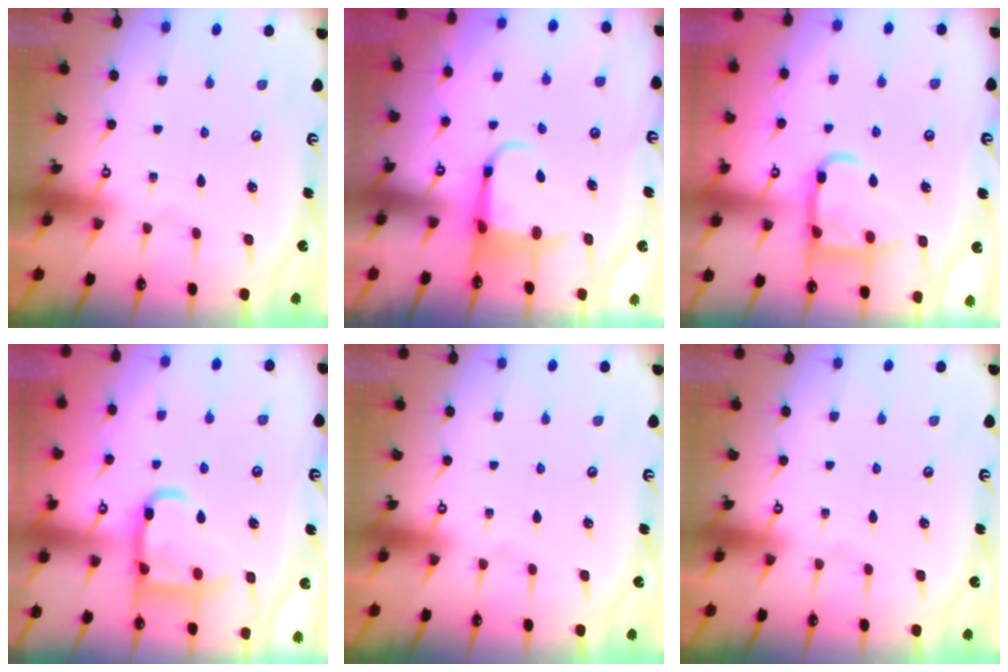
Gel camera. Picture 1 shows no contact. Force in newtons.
{"total": 5.2, "press": 5.1, "slide": 1.0}
{"total": 12.7, "press": 12.6, "slide": 1.4}
{"total": 15.2, "press": 15.1, "slide": 1.4}
{"total": 0.0}
{"total": 0.0}